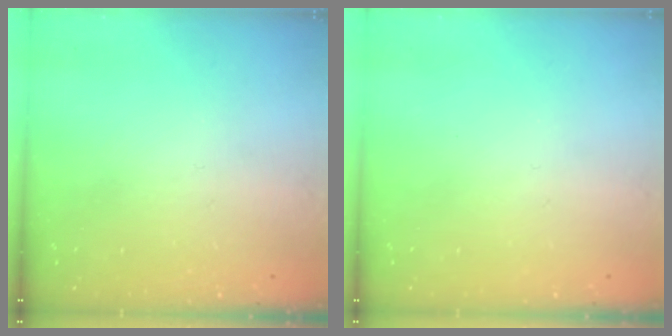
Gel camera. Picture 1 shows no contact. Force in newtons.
{"total": 0.0}